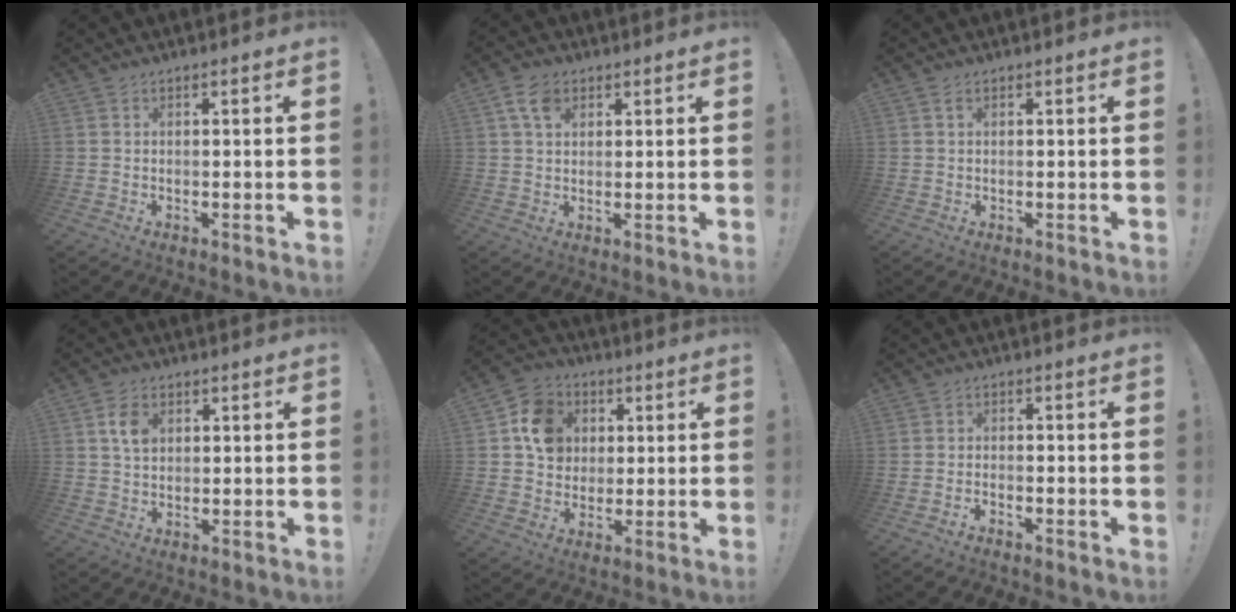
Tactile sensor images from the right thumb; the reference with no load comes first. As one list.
[{"total": 6.3, "force": [2.8, 4.1, 3.9], "torque": [-0.071, 0.001, 0.055]}, {"total": 1.1, "force": [0.5, 0.4, 0.9], "torque": [-0.016, 0.000, 0.008]}, {"total": 5.4, "force": [1.8, 3.7, 3.4], "torque": [-0.054, 0.001, 0.033]}, {"total": 11.9, "force": [2.8, 10.5, 4.9], "torque": [-0.059, -0.002, 0.057]}, {"total": 1.6, "force": [-1.5, 0.2, 0.4], "torque": [-0.010, 0.004, -0.026]}]